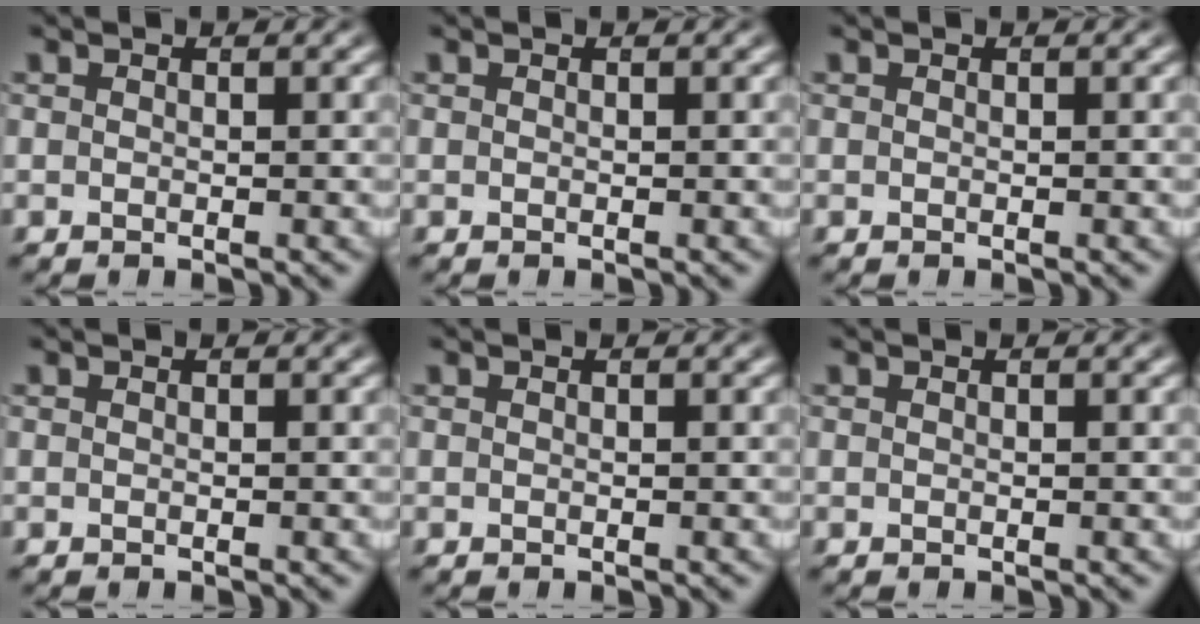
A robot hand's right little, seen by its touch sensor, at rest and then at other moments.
{"total": 0.0}
{"total": 0.0}
{"total": 0.0}
{"total": 0.0}
{"total": 0.0}